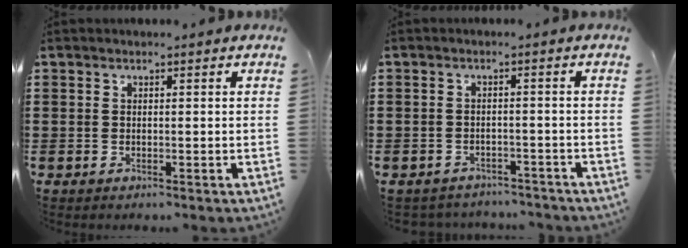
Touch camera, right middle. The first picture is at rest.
{"total": 2.3, "force": [-2.2, 0.4, -0.2], "torque": [-0.004, -0.001, -0.049]}